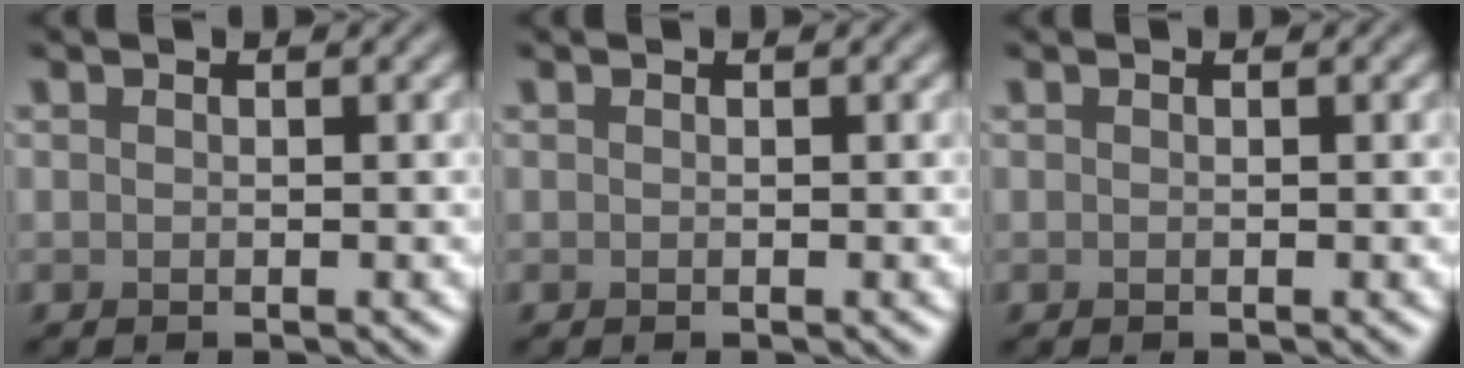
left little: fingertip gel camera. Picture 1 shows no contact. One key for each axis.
{"total": 0.0}
{"total": 0.0}